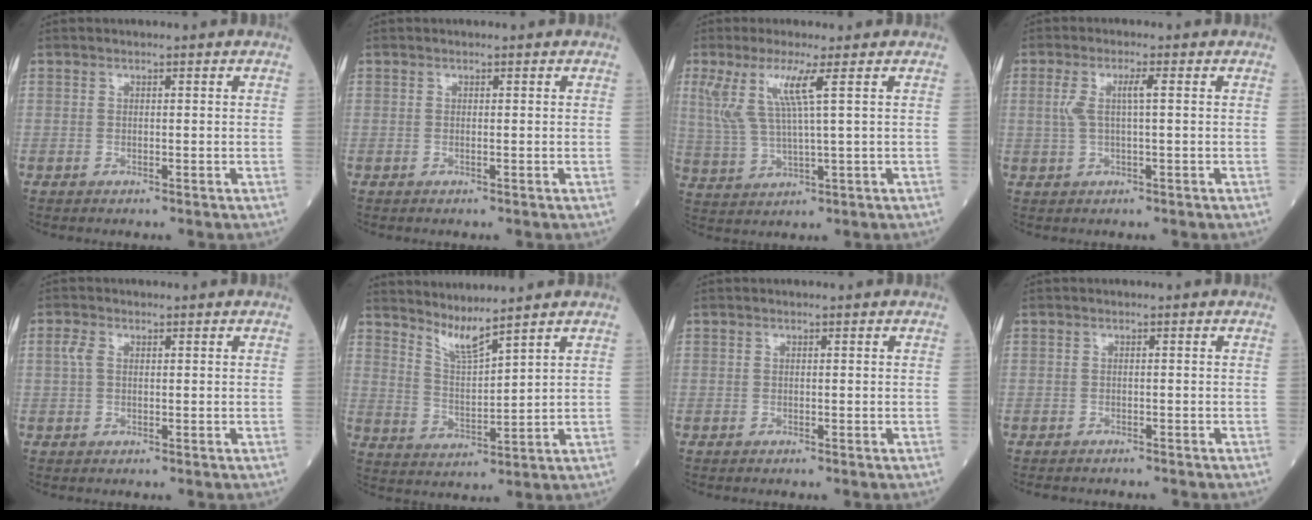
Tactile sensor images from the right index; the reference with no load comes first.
{"total": 0.0}
{"total": 7.3, "force": [3.0, -0.3, 6.7], "torque": [-0.152, 0.003, 0.069]}
{"total": 3.6, "force": [0.7, 0.3, 3.5], "torque": [-0.078, 0.011, 0.015]}
{"total": 1.8, "force": [0.4, 1.0, 1.4], "torque": [-0.041, 0.013, 0.011]}
{"total": 4.9, "force": [4.5, -1.0, 1.7], "torque": [-0.040, -0.018, 0.094]}
{"total": 0.0}
{"total": 3.1, "force": [-2.8, 1.2, 0.7], "torque": [-0.007, -0.003, -0.038]}